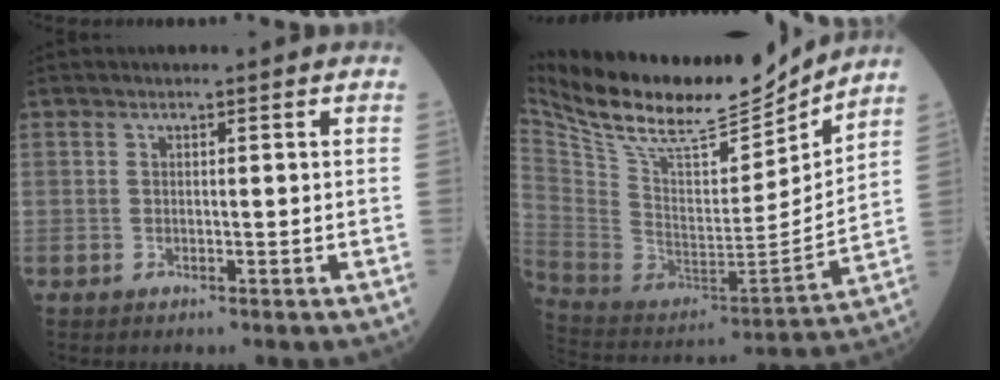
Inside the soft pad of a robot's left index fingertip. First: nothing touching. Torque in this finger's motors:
{"motor_torque": [0.87, -1.27, 0.11, 0.02]}